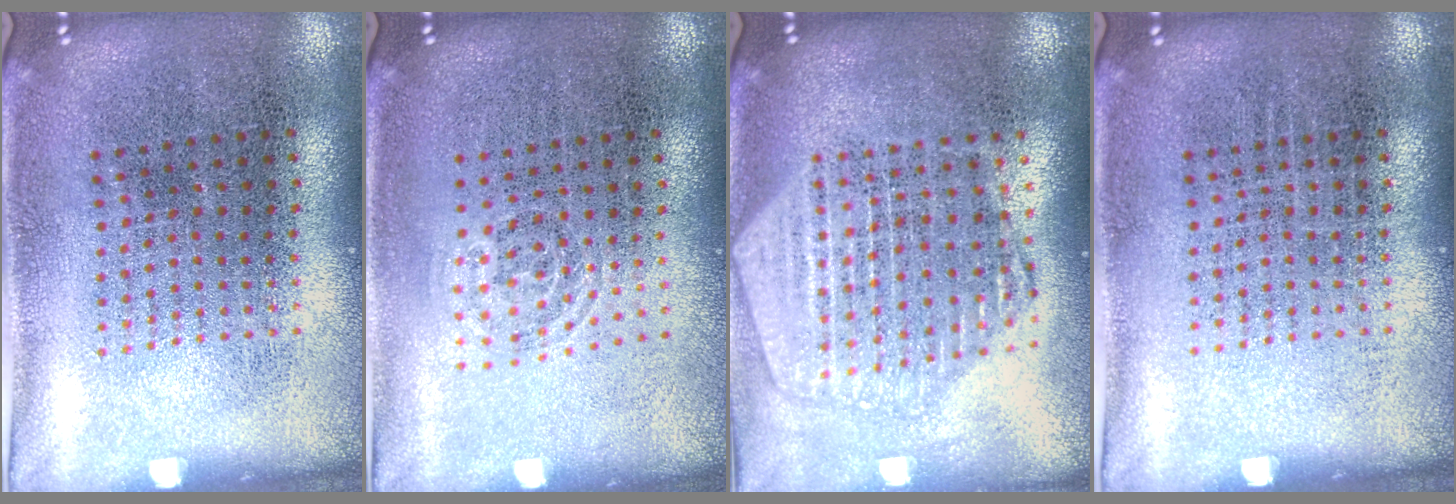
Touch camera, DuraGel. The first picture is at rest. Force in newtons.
{"total": 0.8, "press": 0.6, "slide": 0.5}
{"total": 2.3, "press": 2.0, "slide": 1.0}
{"total": 0.0}